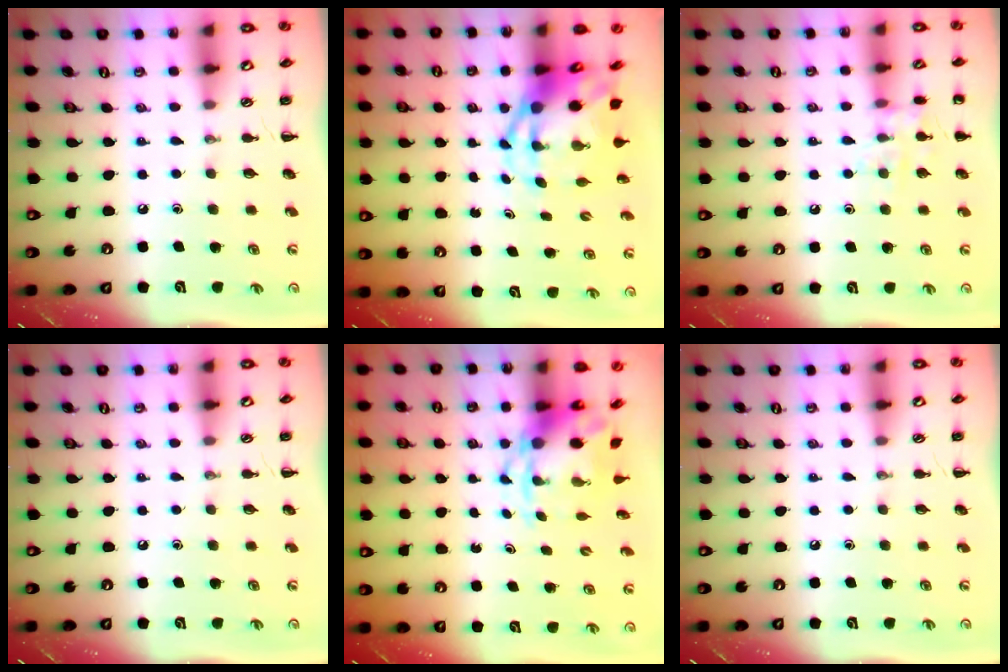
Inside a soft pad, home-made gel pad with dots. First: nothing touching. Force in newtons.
{"total": 6.3, "press": 6.1, "slide": 1.7}
{"total": 9.2, "press": 9.1, "slide": 1.0}
{"total": 0.0}
{"total": 3.8, "press": 3.7, "slide": 0.8}
{"total": 0.0}